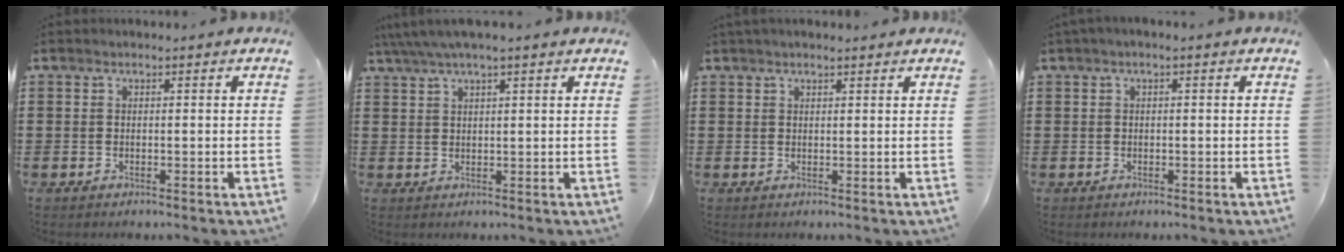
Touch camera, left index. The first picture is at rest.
{"total": 3.1, "force": [2.2, 0.3, 2.2], "torque": [-0.047, 0.004, 0.040]}
{"total": 1.3, "force": [1.1, 0.2, 0.6], "torque": [-0.012, 0.002, 0.021]}
{"total": 0.7, "force": [-0.2, 0.1, 0.7], "torque": [-0.011, -0.003, -0.002]}